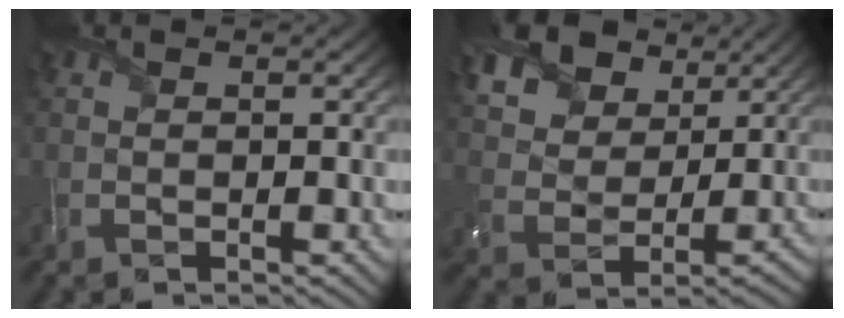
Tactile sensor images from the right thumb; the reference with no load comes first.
{"total": 12.3, "force": [7.3, 7.7, 6.2], "torque": [-0.154, 0.018, 0.142]}